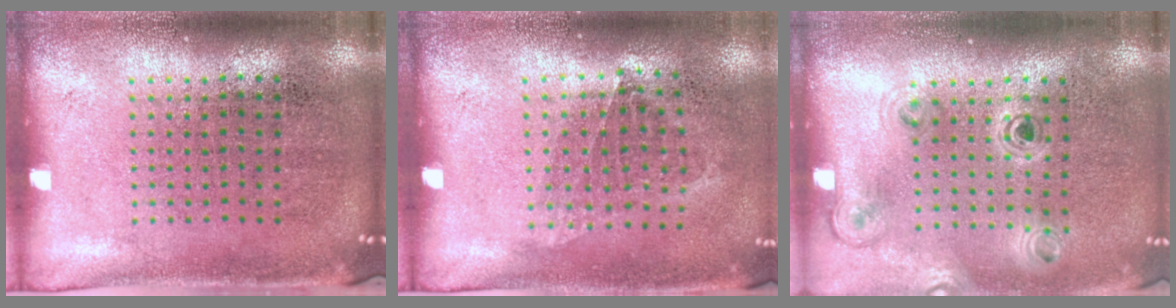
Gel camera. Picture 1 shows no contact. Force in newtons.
{"total": 1.0, "press": 0.8, "slide": 0.6}
{"total": 1.1, "press": 1.1, "slide": 0.2}